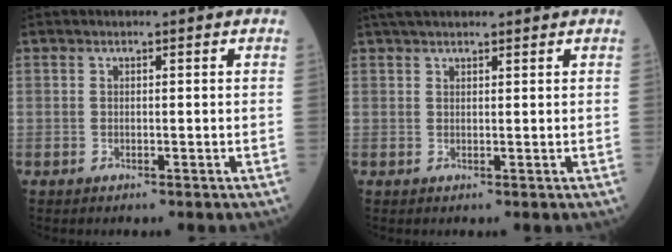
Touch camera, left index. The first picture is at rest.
{"total": 5.7, "force": [4.9, 1.0, 2.7], "torque": [-0.041, 0.039, 0.082]}